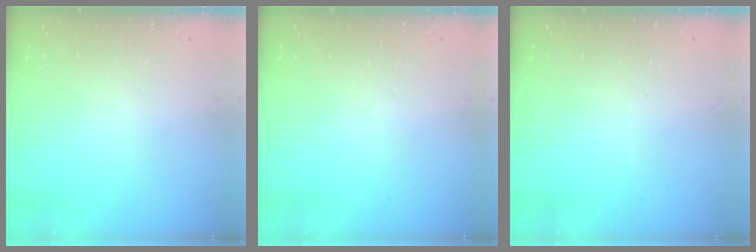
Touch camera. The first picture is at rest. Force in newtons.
{"total": 0.0}
{"total": 0.0}